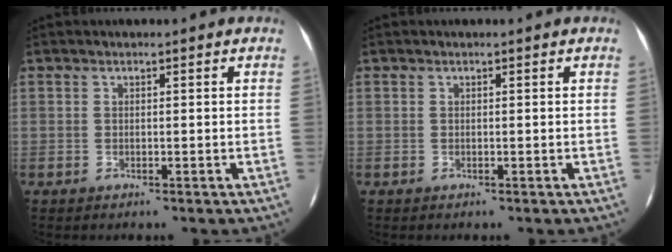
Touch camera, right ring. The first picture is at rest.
{"total": 0.0}